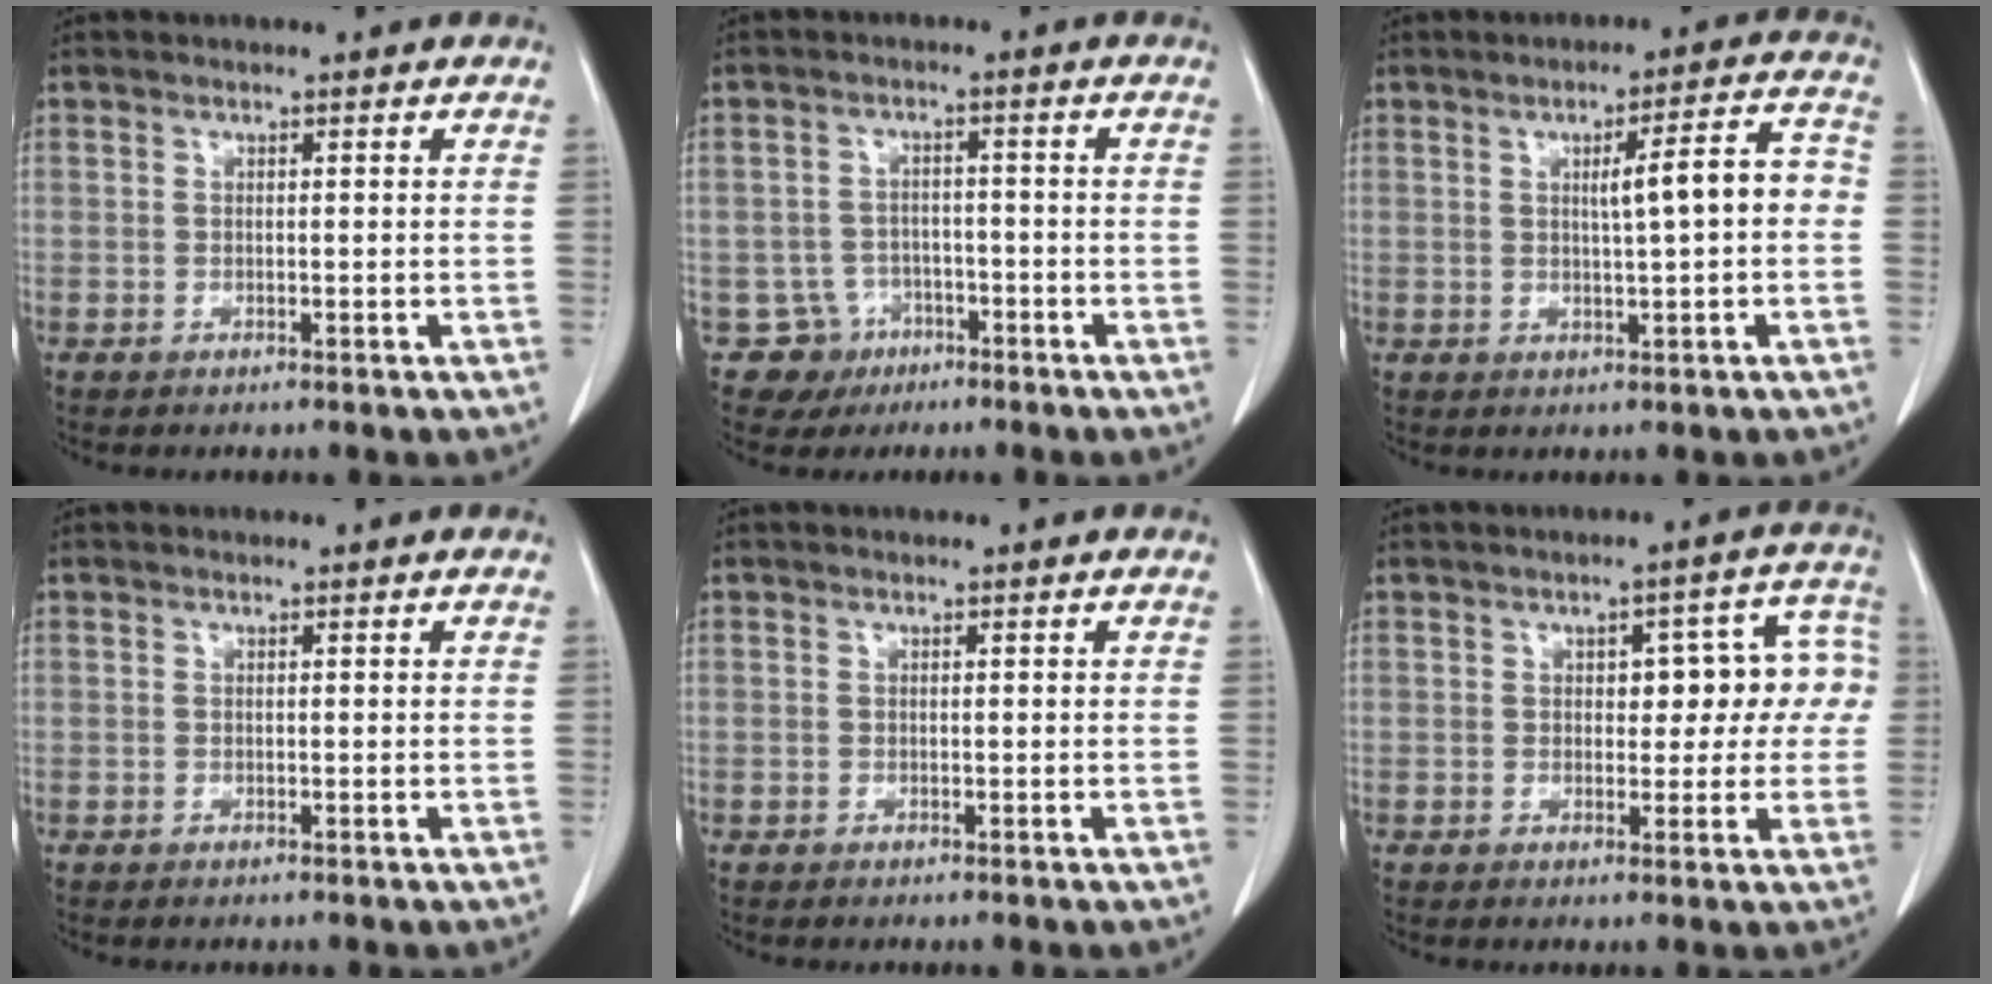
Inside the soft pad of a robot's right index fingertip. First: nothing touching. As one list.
[{"total": 5.1, "force": [-2.6, 4.3, -0.4], "torque": [0.010, 0.012, -0.038]}, {"total": 7.0, "force": [0.1, 0.8, 6.9], "torque": [-0.099, 0.020, 0.001]}, {"total": 0.0}, {"total": 0.0}, {"total": 7.9, "force": [0.8, 4.1, 6.7], "torque": [-0.065, 0.042, 0.012]}]